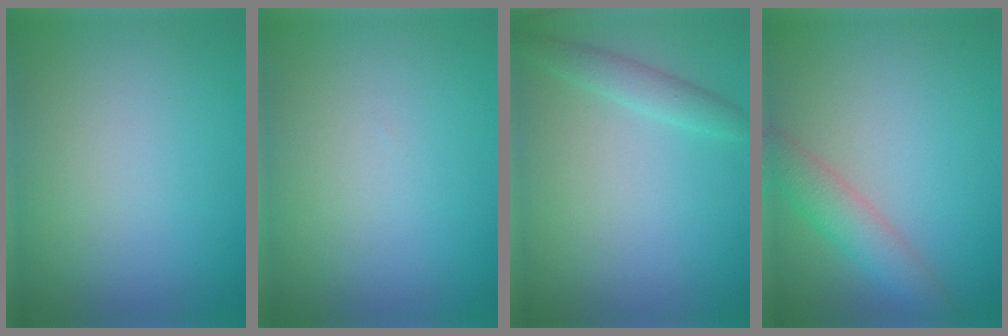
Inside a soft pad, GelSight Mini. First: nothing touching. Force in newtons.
{"total": 0.0}
{"total": 1.8, "press": 1.8, "slide": 0.2}
{"total": 3.2, "press": 3.2, "slide": 0.2}